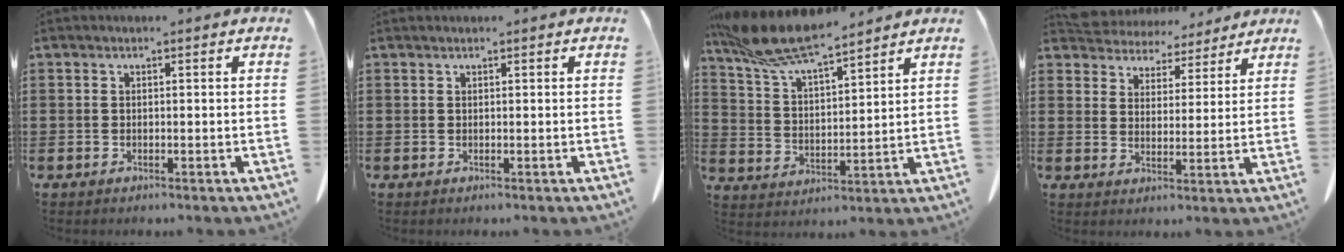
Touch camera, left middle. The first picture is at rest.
{"total": 0.0}
{"total": 9.7, "force": [8.6, 1.1, 4.5], "torque": [-0.118, -0.040, 0.154]}
{"total": 5.2, "force": [5.1, 1.4, -0.1], "torque": [-0.027, -0.029, 0.092]}